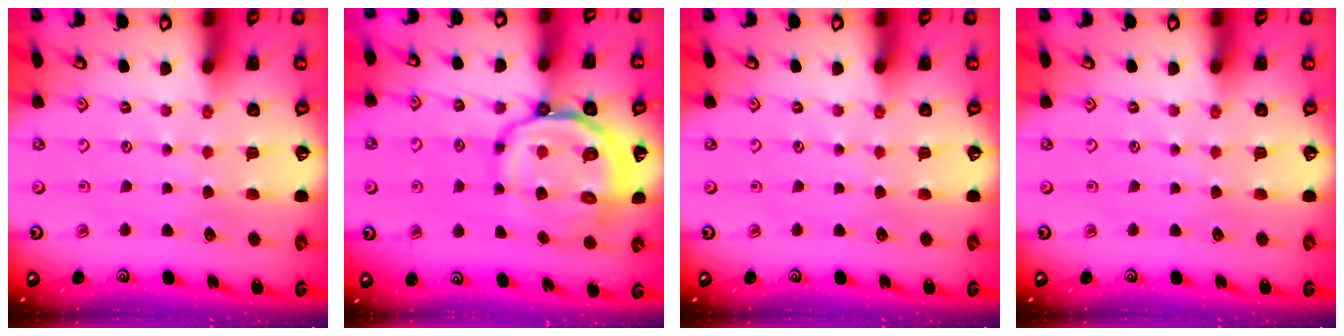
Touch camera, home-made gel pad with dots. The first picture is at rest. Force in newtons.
{"total": 15.3, "press": 15.1, "slide": 2.6}
{"total": 0.0}
{"total": 0.0}